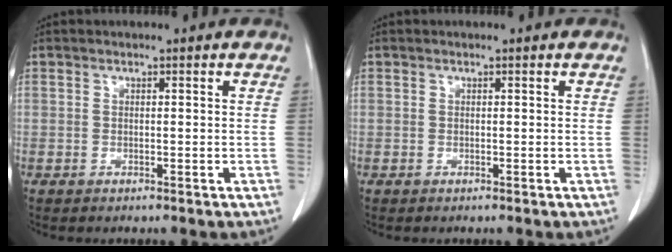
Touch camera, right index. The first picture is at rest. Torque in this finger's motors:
{"motor_torque": [0.00, 0.00, 0.00, 0.00]}